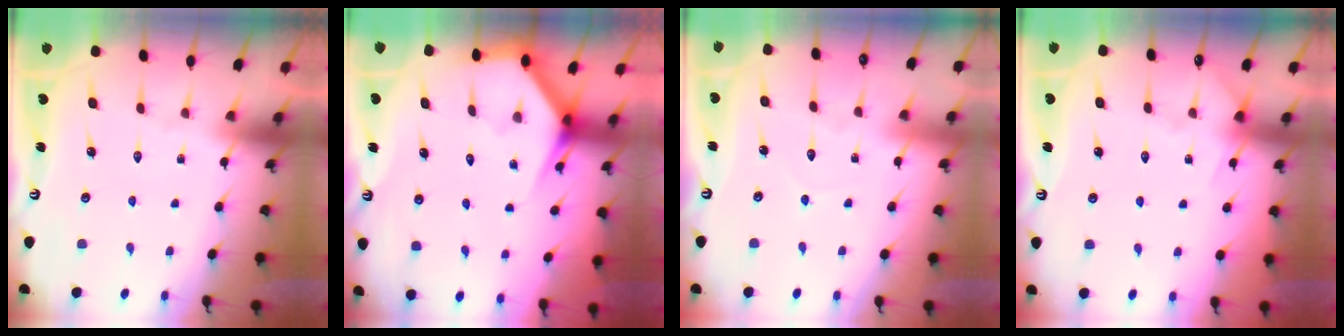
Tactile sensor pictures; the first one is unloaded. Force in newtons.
{"total": 3.4, "press": 3.4, "slide": 0.3}
{"total": 3.7, "press": 3.7, "slide": 0.1}
{"total": 5.5, "press": 5.5, "slide": 0.7}